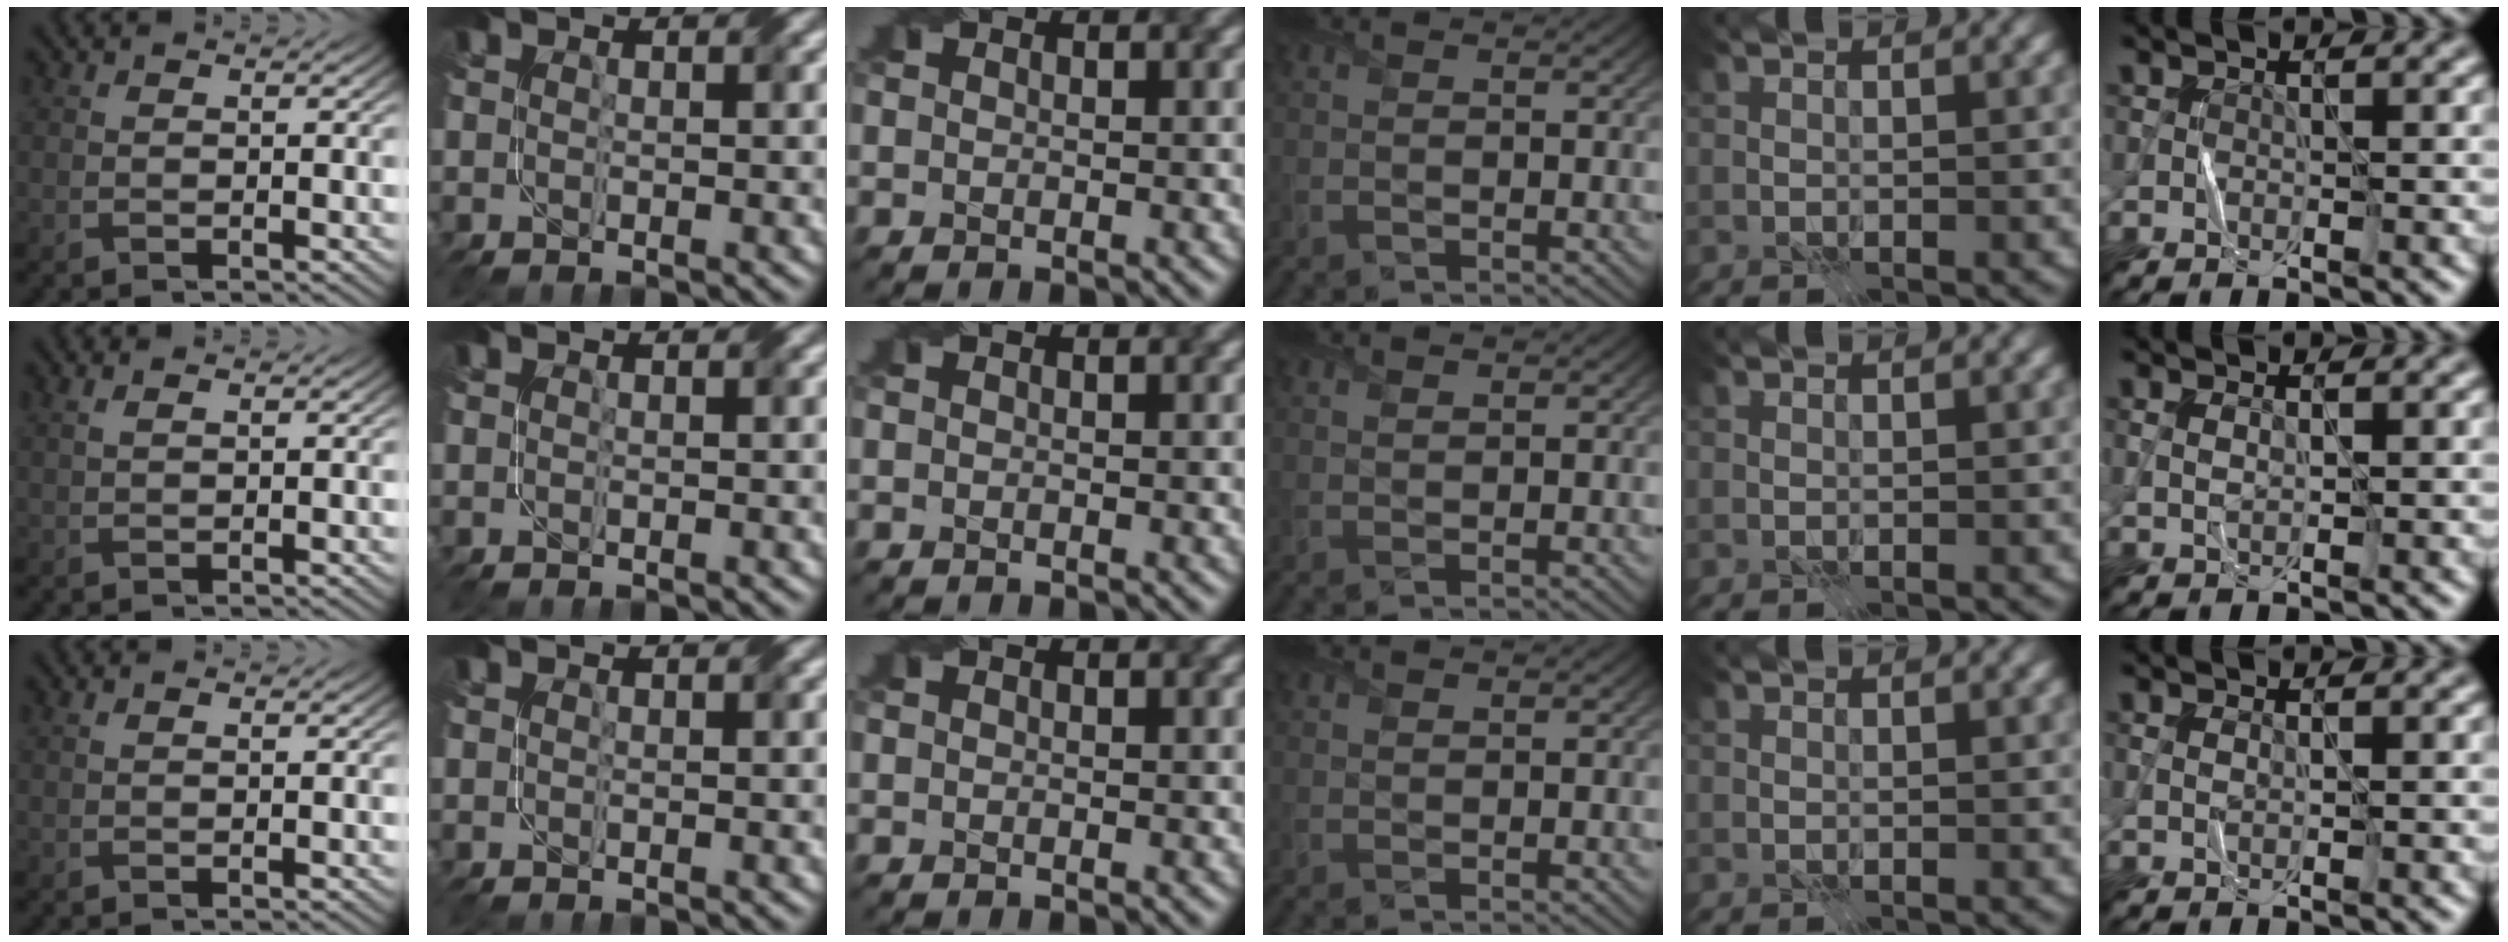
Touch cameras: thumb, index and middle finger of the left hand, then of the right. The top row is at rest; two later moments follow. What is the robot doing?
{"motion": "fold", "object": "netting"}